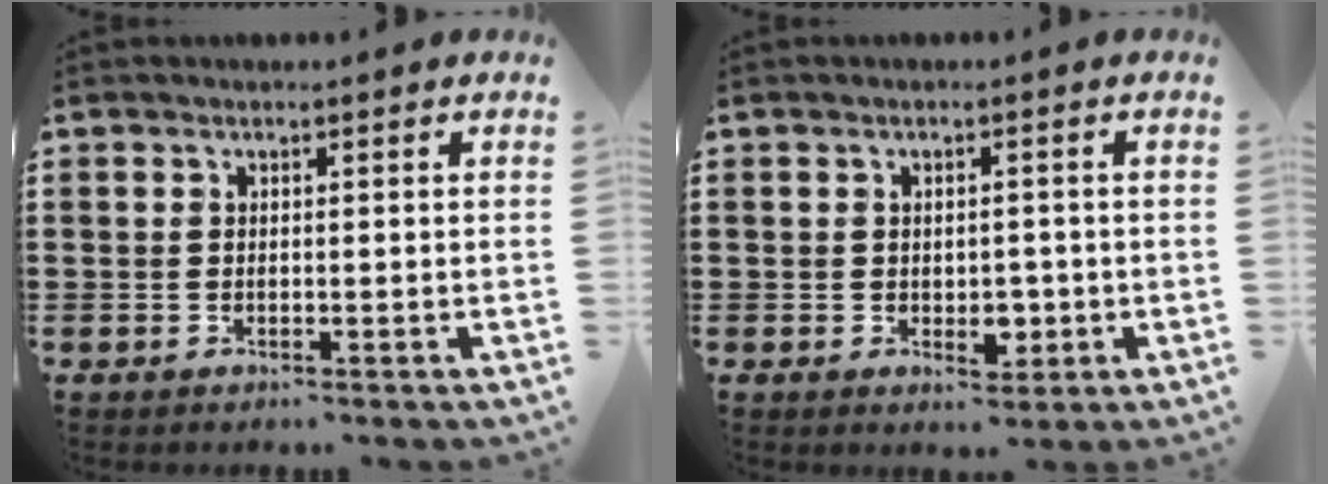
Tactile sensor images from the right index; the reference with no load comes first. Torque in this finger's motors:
{"motor_torque": [0.50, 0.43, 0.06, 0.03]}